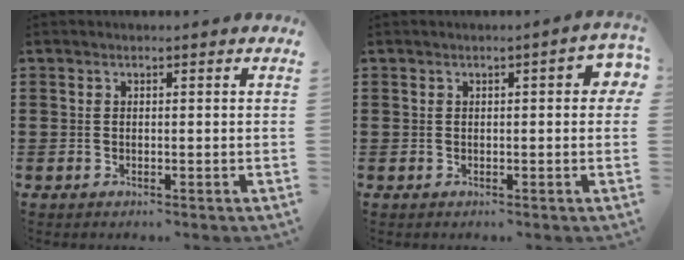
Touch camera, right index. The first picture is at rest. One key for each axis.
{"total": 2.2, "fx": 0.2, "fy": 0.5, "fz": 2.2, "tx": -0.032, "ty": 0.001, "tz": -0.001}